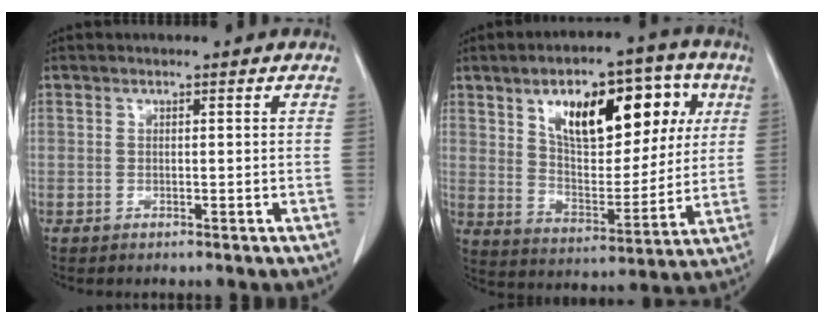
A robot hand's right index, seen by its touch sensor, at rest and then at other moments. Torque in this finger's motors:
{"motor_torque": [1.19, 0.95, 0.61, 0.16]}